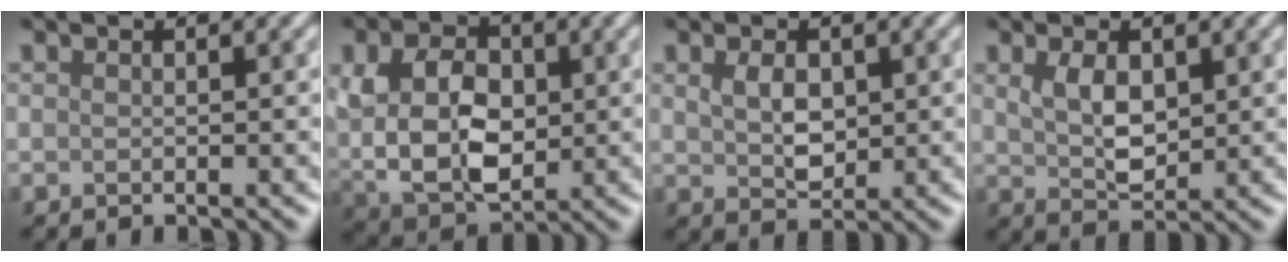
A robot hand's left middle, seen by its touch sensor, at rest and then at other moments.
{"total": 8.2, "force": [0.8, 5.7, 5.8], "torque": [-0.129, -0.008, 0.023]}
{"total": 2.6, "force": [0.6, 1.7, 1.9], "torque": [-0.044, 0.000, 0.018]}
{"total": 3.3, "force": [0.8, 1.9, 2.5], "torque": [-0.061, 0.001, 0.023]}